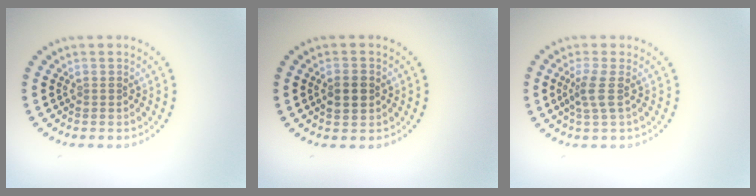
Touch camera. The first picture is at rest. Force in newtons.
{"total": 2.5, "press": 2.5, "slide": 0.2}
{"total": 2.0, "press": 1.5, "slide": 1.3}